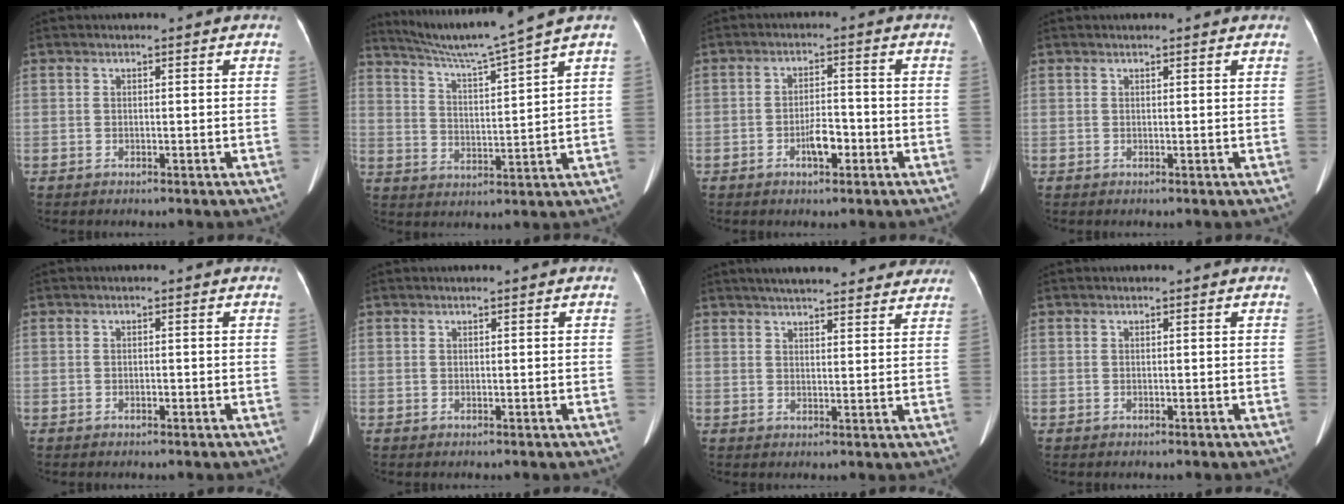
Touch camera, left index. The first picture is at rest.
{"total": 10.6, "force": [9.0, -2.7, 4.9], "torque": [-0.088, -0.009, 0.156]}
{"total": 4.0, "force": [-2.1, 1.4, 3.1], "torque": [-0.057, 0.000, -0.037]}
{"total": 1.8, "force": [1.7, 0.3, 0.7], "torque": [-0.011, 0.017, 0.018]}
{"total": 0.7, "force": [-0.6, 0.2, 0.3], "torque": [-0.008, -0.003, -0.008]}
{"total": 0.0}
{"total": 19.0, "force": [16.8, 3.8, 8.0], "torque": [-0.104, 0.032, 0.210]}
{"total": 0.0}